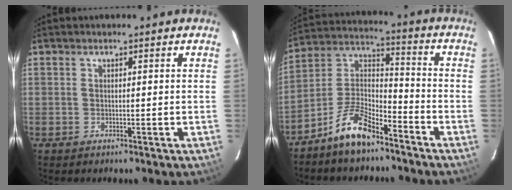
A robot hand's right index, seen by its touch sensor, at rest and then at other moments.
{"total": 11.3, "force": [-8.0, 4.2, 6.7], "torque": [-0.147, 0.034, -0.151]}